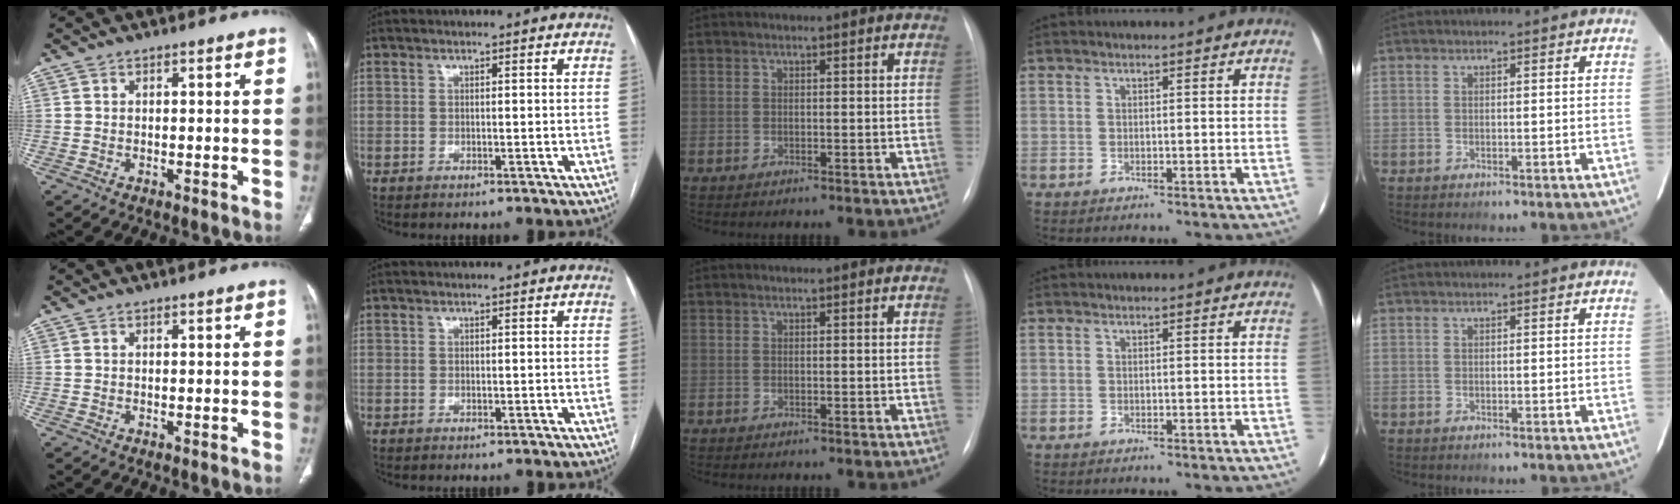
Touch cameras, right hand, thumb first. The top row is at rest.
{}